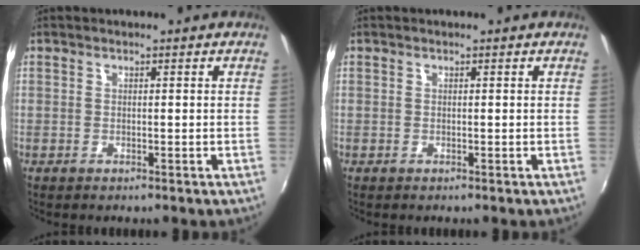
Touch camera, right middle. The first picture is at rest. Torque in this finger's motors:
{"motor_torque": [0.00, 0.00, 0.00, 0.00]}